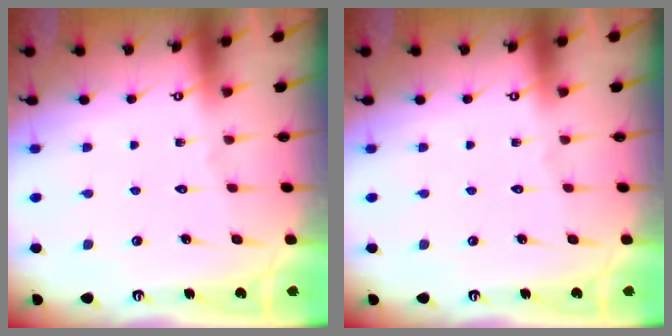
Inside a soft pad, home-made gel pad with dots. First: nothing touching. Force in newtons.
{"total": 0.0}